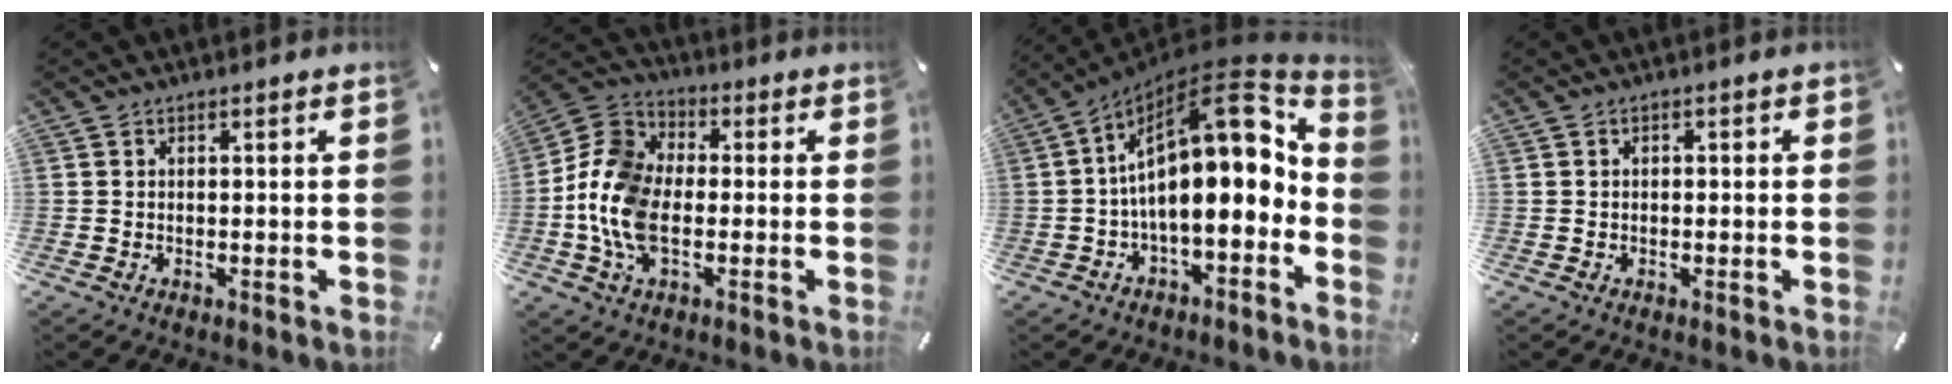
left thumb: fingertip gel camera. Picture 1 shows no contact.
{"total": 12.3, "force": [-3.1, 8.0, 8.9], "torque": [-0.197, 0.010, -0.053]}
{"total": 20.9, "force": [3.1, 9.6, 18.3], "torque": [-0.277, -0.037, 0.050]}
{"total": 0.8, "force": [-0.3, 0.5, 0.5], "torque": [-0.009, 0.003, -0.006]}